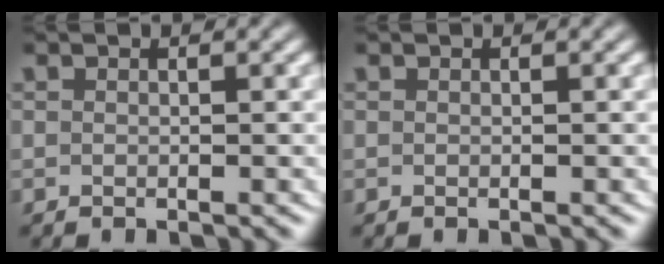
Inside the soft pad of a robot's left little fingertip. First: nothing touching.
{"total": 0.0}